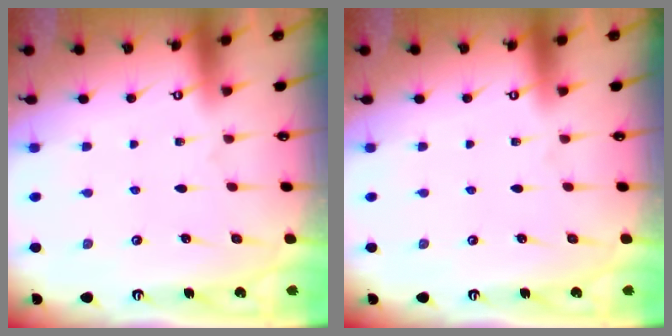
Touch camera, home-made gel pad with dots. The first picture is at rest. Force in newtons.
{"total": 0.0}